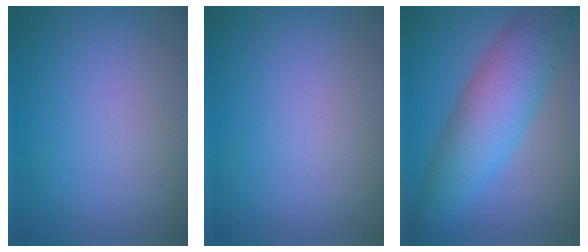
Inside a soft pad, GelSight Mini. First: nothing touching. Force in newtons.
{"total": 0.0}
{"total": 7.6, "press": 7.6, "slide": 0.1}